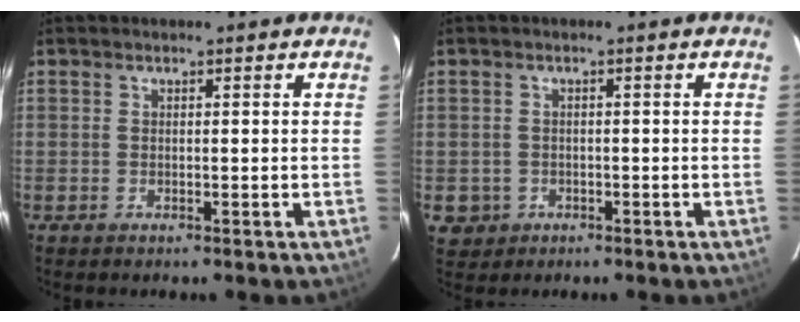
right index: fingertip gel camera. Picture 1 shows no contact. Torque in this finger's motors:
{"motor_torque": [-0.30, 0.02, -1.05, -0.21]}